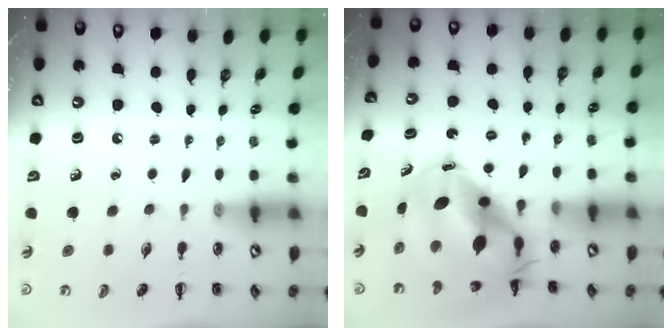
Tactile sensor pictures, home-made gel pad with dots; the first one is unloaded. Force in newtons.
{"total": 12.4, "press": 11.9, "slide": 3.4}